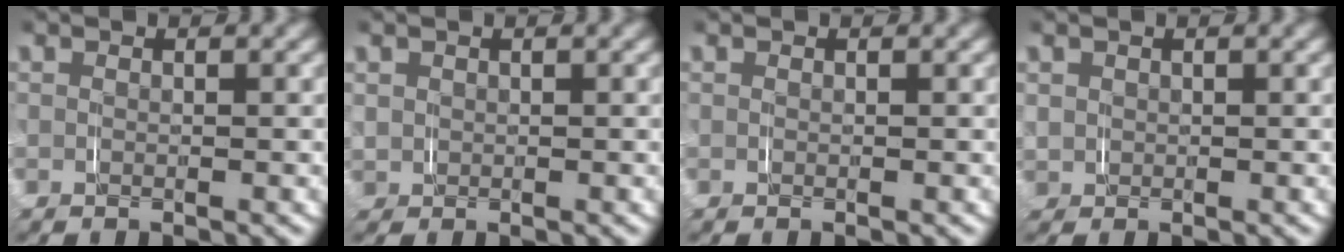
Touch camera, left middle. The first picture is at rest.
{"total": 2.3, "force": [0.3, 2.2, 0.6], "torque": [-0.034, -0.004, 0.008]}
{"total": 0.0}
{"total": 2.6, "force": [0.2, 2.4, 0.7], "torque": [-0.040, -0.006, 0.008]}